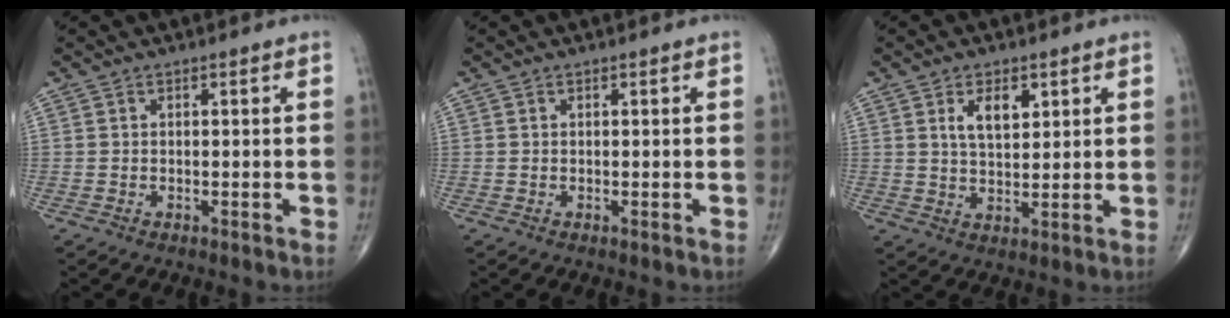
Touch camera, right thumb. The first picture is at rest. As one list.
[{"total": 0.0}, {"total": 5.8, "force": [2.4, 3.0, 4.3], "torque": [-0.060, -0.017, 0.045]}]